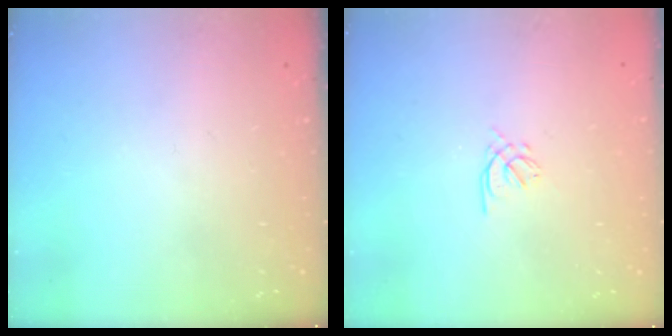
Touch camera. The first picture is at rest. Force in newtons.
{"total": 1.2, "press": 1.0, "slide": 0.5}